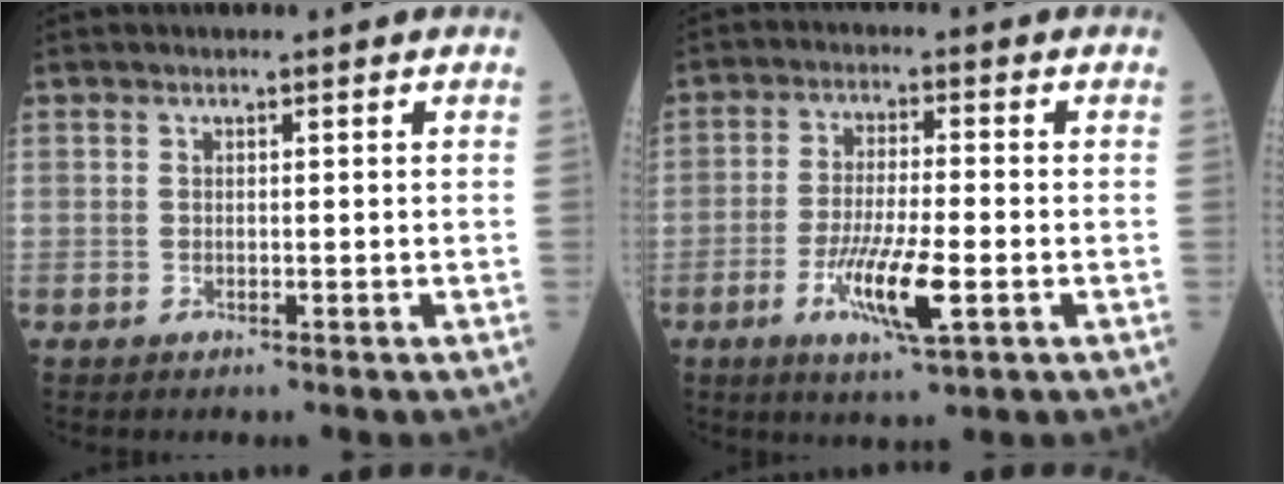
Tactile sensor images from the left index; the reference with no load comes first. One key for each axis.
{"total": 8.4, "fx": -3.2, "fy": 1.0, "fz": 7.7, "tx": -0.145, "ty": -0.014, "tz": -0.060}